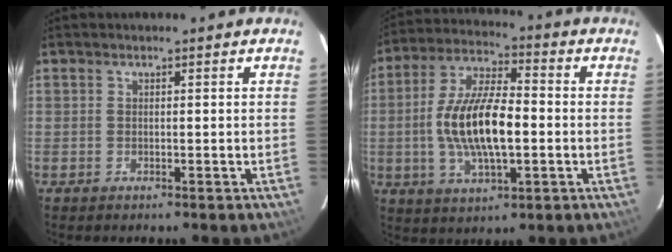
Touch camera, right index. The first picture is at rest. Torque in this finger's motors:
{"motor_torque": [1.36, 0.44, 1.04, 0.21]}